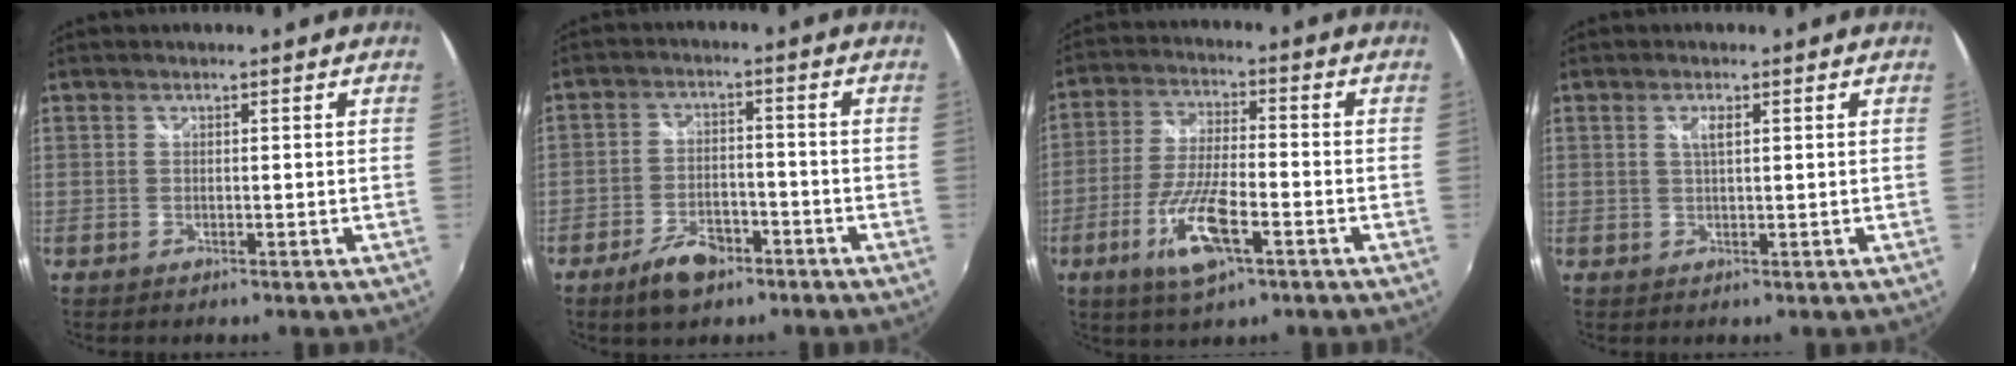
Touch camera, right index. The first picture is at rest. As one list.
[{"total": 7.9, "force": [-5.1, 4.0, 4.5], "torque": [-0.104, 0.001, -0.084]}, {"total": 9.3, "force": [-4.2, 2.3, 8.0], "torque": [-0.169, -0.010, -0.079]}, {"total": 2.0, "force": [0.7, 0.5, 1.8], "torque": [-0.033, 0.001, 0.012]}]